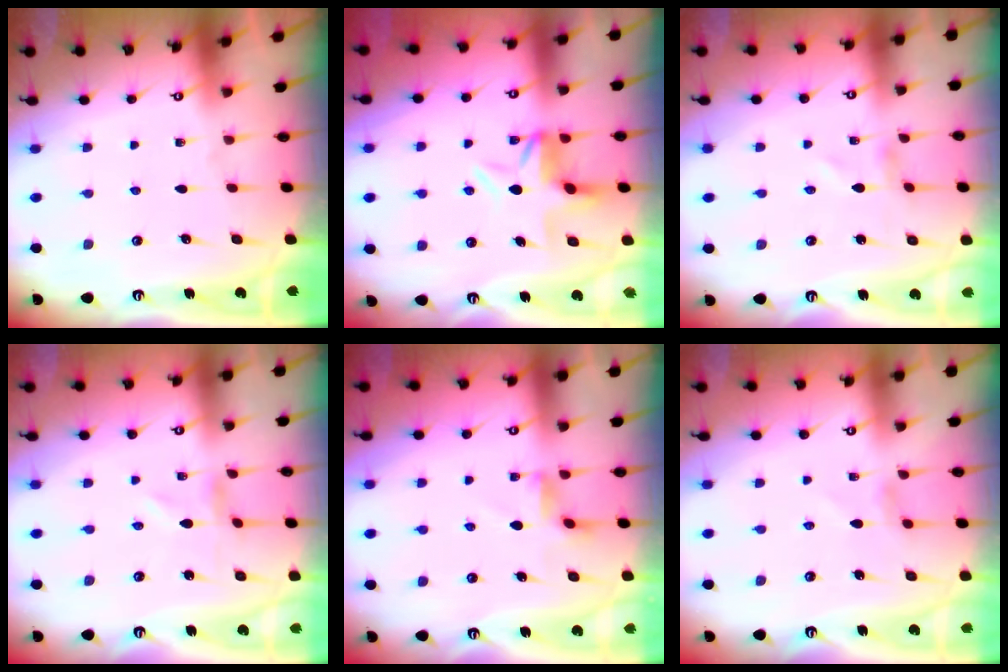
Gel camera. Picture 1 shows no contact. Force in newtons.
{"total": 7.0, "press": 6.7, "slide": 2.0}
{"total": 0.7, "press": 0.6, "slide": 0.1}
{"total": 0.6, "press": 0.6, "slide": 0.2}
{"total": 2.6, "press": 2.6, "slide": 0.5}
{"total": 2.7, "press": 2.7, "slide": 0.3}